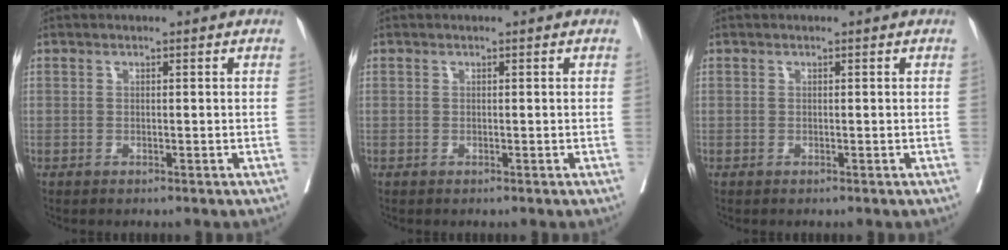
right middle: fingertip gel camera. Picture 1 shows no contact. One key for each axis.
{"total": 0.0}
{"total": 0.0}